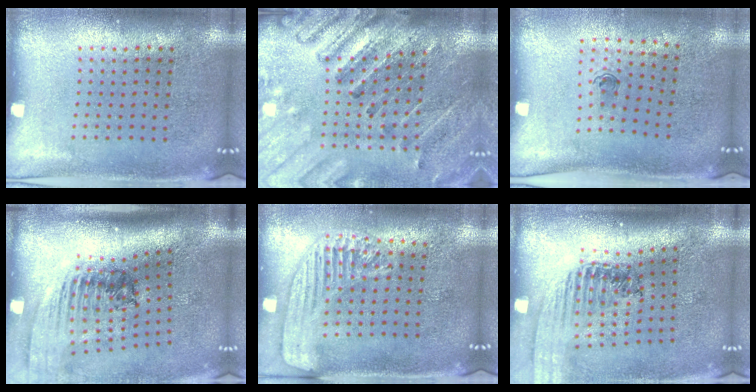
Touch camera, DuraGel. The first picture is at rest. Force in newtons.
{"total": 2.6, "press": 2.6, "slide": 0.2}
{"total": 0.6, "press": 0.3, "slide": 0.5}
{"total": 2.4, "press": 1.7, "slide": 1.7}
{"total": 1.7, "press": 1.6, "slide": 0.5}
{"total": 1.5, "press": 1.5, "slide": 0.2}